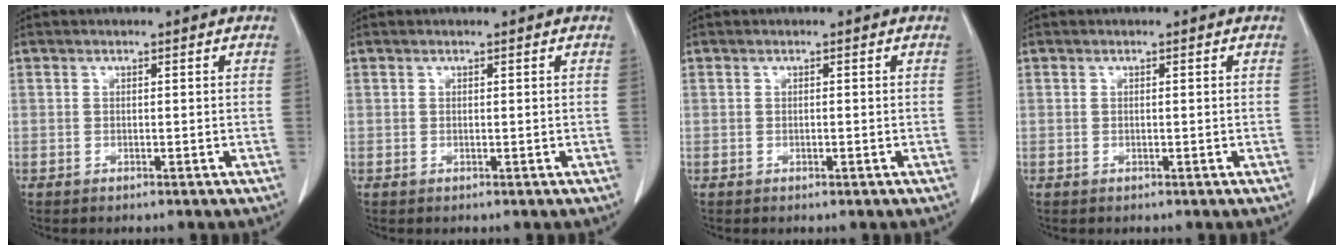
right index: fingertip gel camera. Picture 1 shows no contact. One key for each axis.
{"total": 0.0}
{"total": 0.0}
{"total": 0.0}